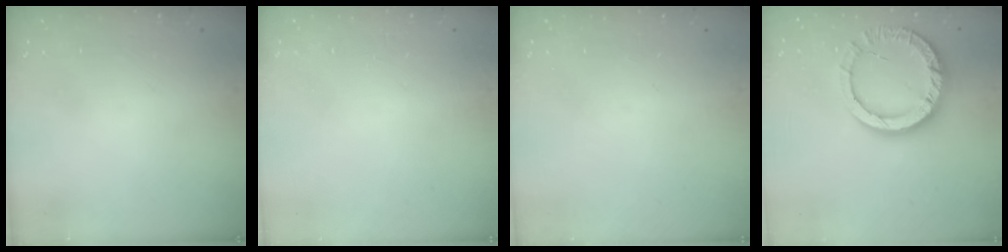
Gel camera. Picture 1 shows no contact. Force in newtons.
{"total": 2.6, "press": 2.6, "slide": 0.2}
{"total": 0.0}
{"total": 13.2, "press": 13.1, "slide": 1.6}